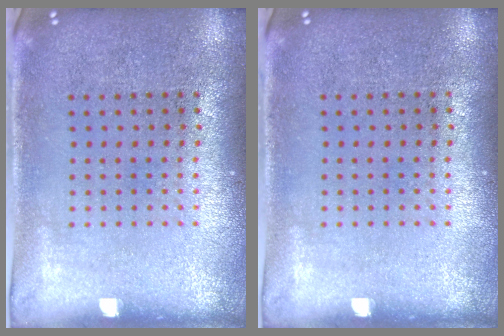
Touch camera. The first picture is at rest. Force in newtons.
{"total": 0.0}